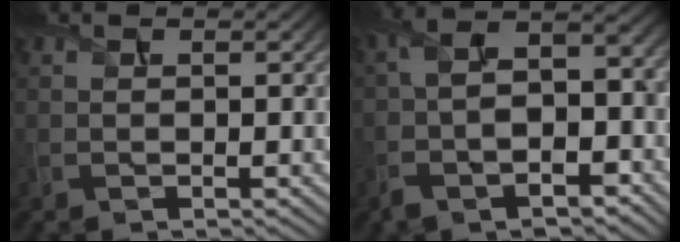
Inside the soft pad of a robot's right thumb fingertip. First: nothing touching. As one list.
[{"total": 11.0, "force": [-3.0, 5.6, 9.0], "torque": [-0.183, -0.012, -0.051]}]